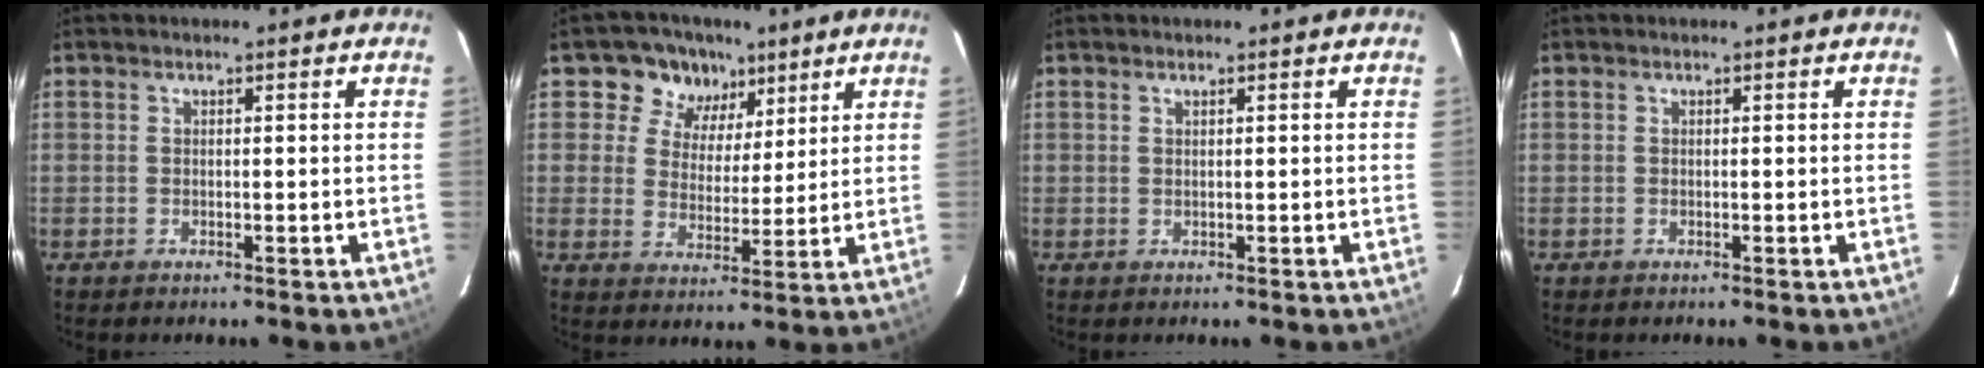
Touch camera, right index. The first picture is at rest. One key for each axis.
{"total": 8.7, "fx": 5.0, "fy": 7.0, "fz": 1.6, "tx": -0.022, "ty": 0.003, "tz": 0.076}
{"total": 0.0}
{"total": 0.0}